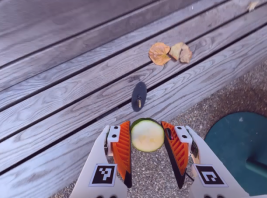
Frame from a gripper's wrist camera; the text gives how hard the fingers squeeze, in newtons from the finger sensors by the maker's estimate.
{"total": 7.3, "left": 6.9, "right": 7.7}